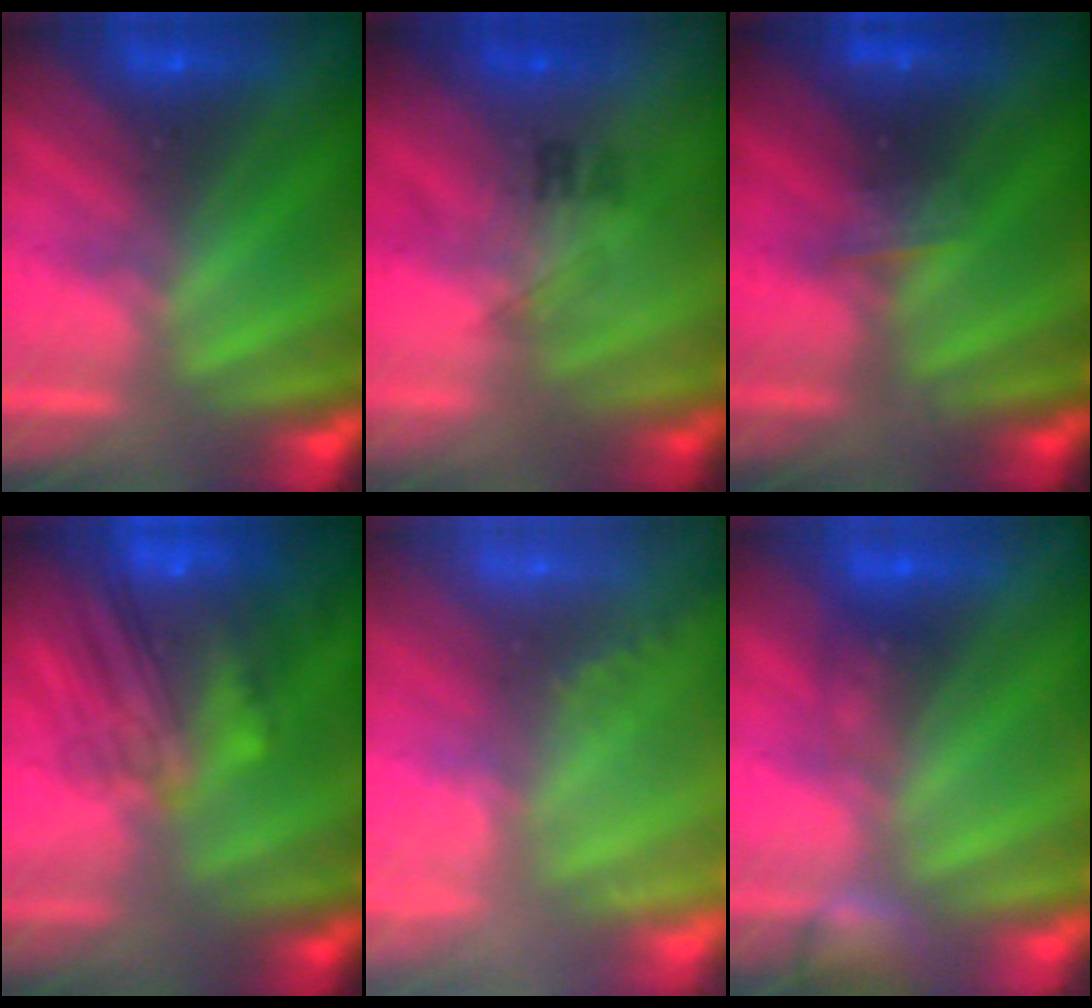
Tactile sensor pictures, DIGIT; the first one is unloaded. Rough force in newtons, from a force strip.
{"total": 2.3}
{"total": 2.5}
{"total": 7.9}
{"total": 1.1}
{"total": 2.4}